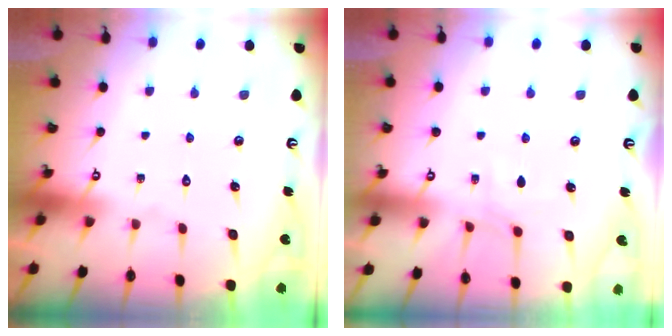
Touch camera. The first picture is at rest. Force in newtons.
{"total": 4.9, "press": 4.9, "slide": 0.7}